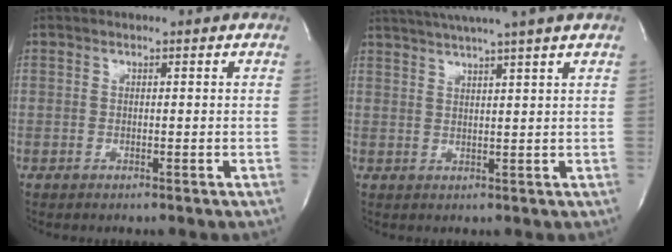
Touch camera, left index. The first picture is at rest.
{"total": 11.3, "force": [9.6, -1.7, 5.8], "torque": [-0.100, 0.011, 0.130]}